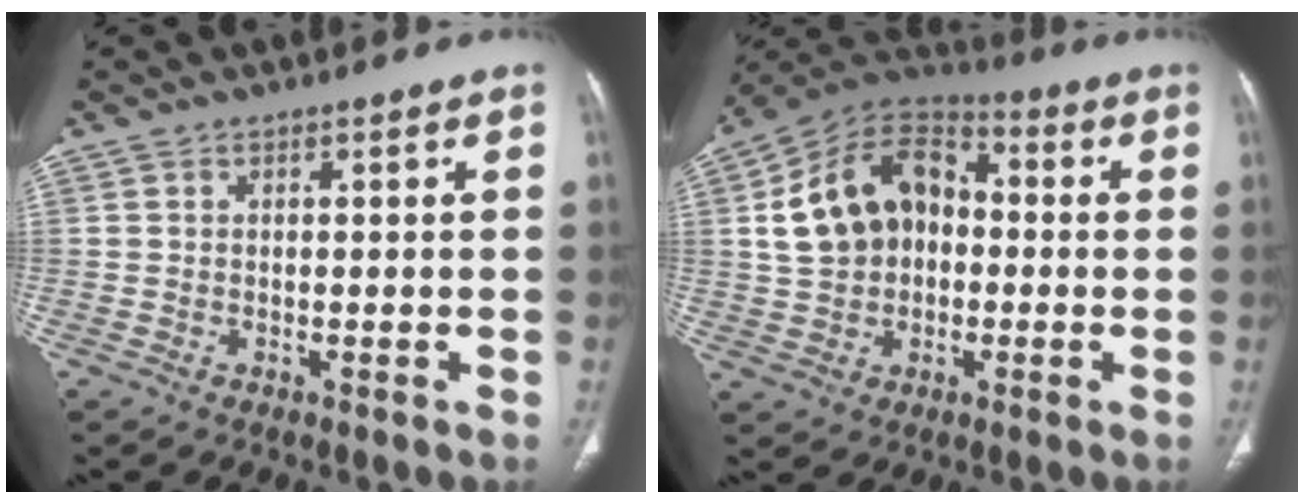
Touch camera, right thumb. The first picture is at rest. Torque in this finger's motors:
{"motor_torque": [0.35, 0.46, 0.54, -0.59, 0.41]}